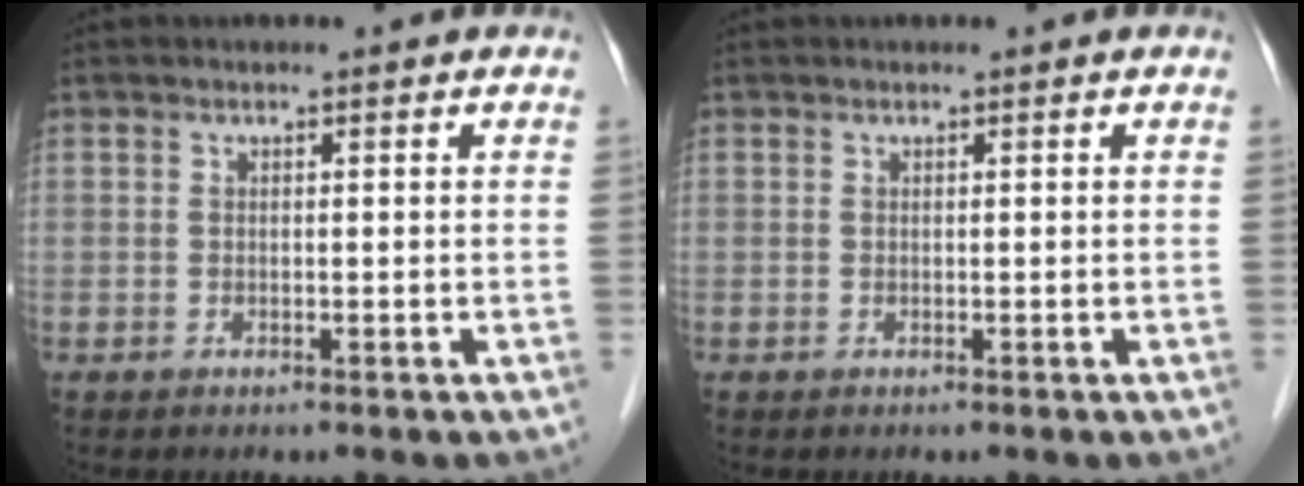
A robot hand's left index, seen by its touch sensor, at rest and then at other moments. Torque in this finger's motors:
{"motor_torque": [0.48, -0.22, 0.00, 0.03]}